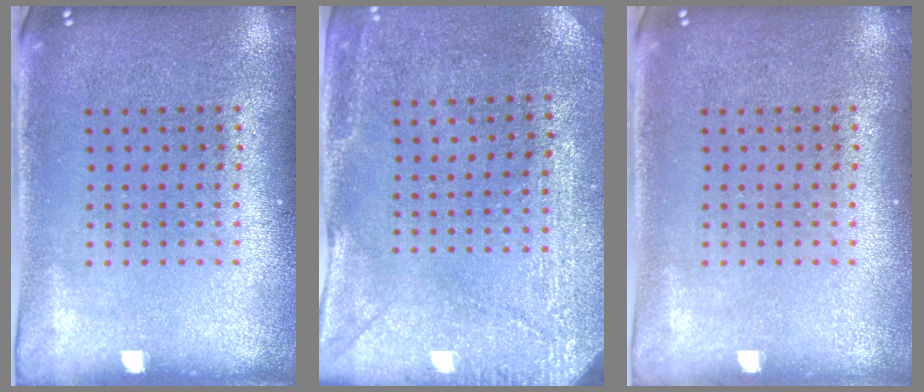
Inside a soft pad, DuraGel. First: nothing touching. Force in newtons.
{"total": 3.0, "press": 2.7, "slide": 1.3}
{"total": 0.0}